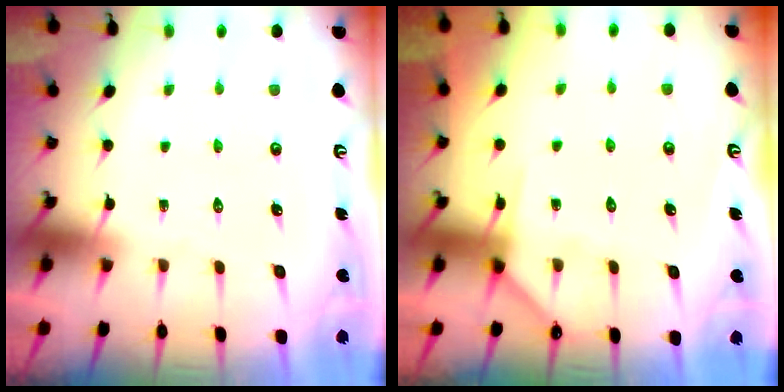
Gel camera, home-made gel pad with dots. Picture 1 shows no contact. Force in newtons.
{"total": 4.9, "press": 4.8, "slide": 0.7}